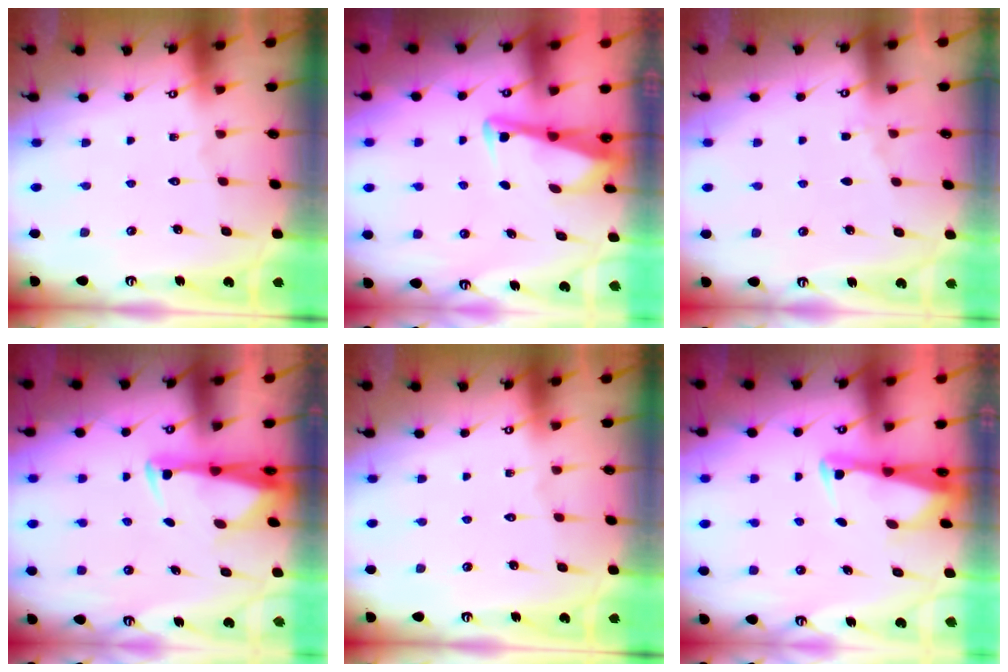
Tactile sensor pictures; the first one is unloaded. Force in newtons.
{"total": 3.4, "press": 3.4, "slide": 0.4}
{"total": 2.8, "press": 2.8, "slide": 0.5}
{"total": 2.8, "press": 2.7, "slide": 1.0}
{"total": 0.0}
{"total": 2.4, "press": 2.3, "slide": 0.5}